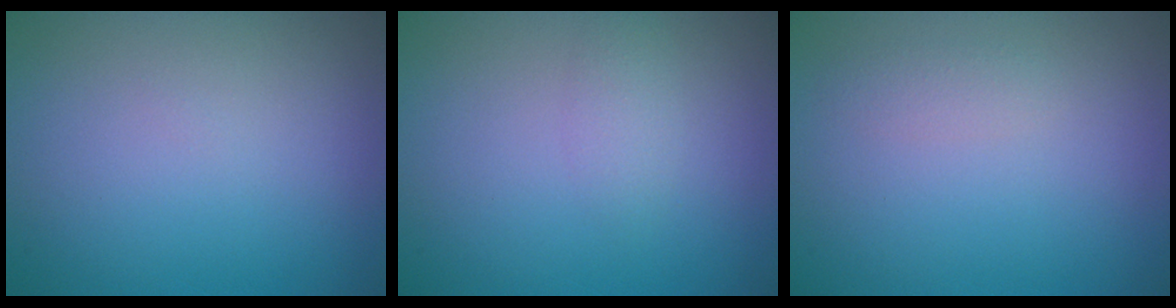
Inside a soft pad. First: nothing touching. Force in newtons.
{"total": 1.2, "press": 1.2, "slide": 0.0}
{"total": 0.8, "press": 0.8, "slide": 0.0}